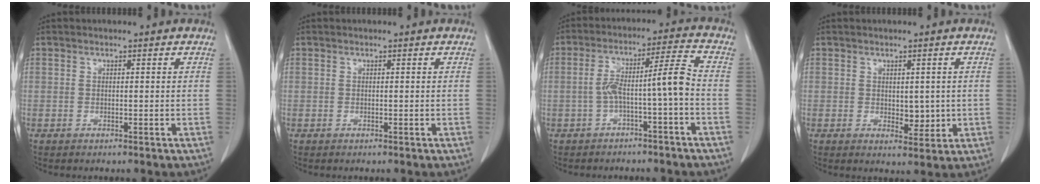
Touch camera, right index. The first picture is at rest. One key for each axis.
{"total": 0.0}
{"total": 7.3, "fx": -2.2, "fy": -0.2, "fz": 7.0, "tx": -0.123, "ty": 0.034, "tz": -0.031}
{"total": 3.2, "fx": 0.0, "fy": 1.9, "fz": 2.6, "tx": -0.029, "ty": -0.006, "tz": 0.009}